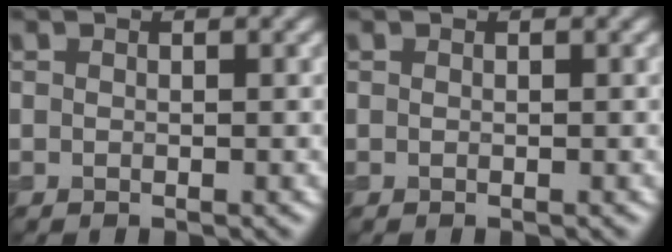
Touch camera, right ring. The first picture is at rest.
{"total": 0.0}